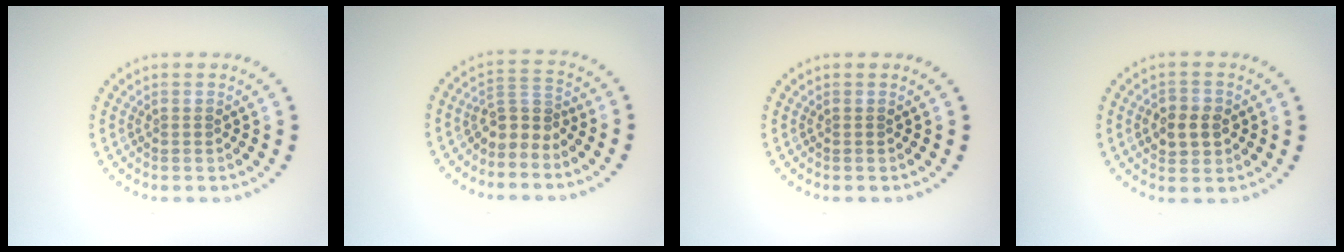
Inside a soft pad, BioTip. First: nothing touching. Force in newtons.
{"total": 2.6, "press": 1.8, "slide": 1.8}
{"total": 0.0}
{"total": 2.9, "press": 2.9, "slide": 0.4}